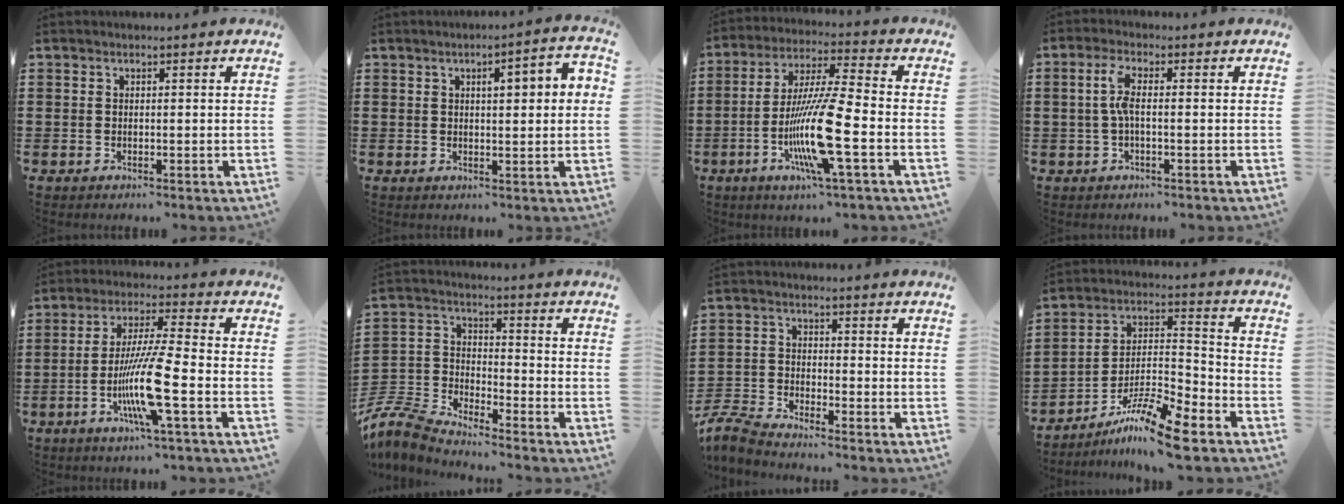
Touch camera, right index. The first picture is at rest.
{"total": 3.6, "force": [0.6, 0.8, 3.4], "torque": [-0.057, 0.000, 0.002]}
{"total": 13.8, "force": [-4.4, 1.2, 13.0], "torque": [-0.271, -0.015, -0.092]}
{"total": 4.1, "force": [-0.2, 1.1, 4.0], "torque": [-0.090, 0.000, -0.010]}
{"total": 11.2, "force": [-3.9, 0.6, 10.5], "torque": [-0.215, -0.015, -0.080]}
{"total": 7.2, "force": [-7.0, 0.8, 1.5], "torque": [-0.070, -0.010, -0.151]}
{"total": 4.7, "force": [-4.5, 0.3, 1.1], "torque": [-0.050, -0.010, -0.099]}
{"total": 11.0, "force": [-8.8, 1.1, 6.5], "torque": [-0.121, 0.019, -0.171]}